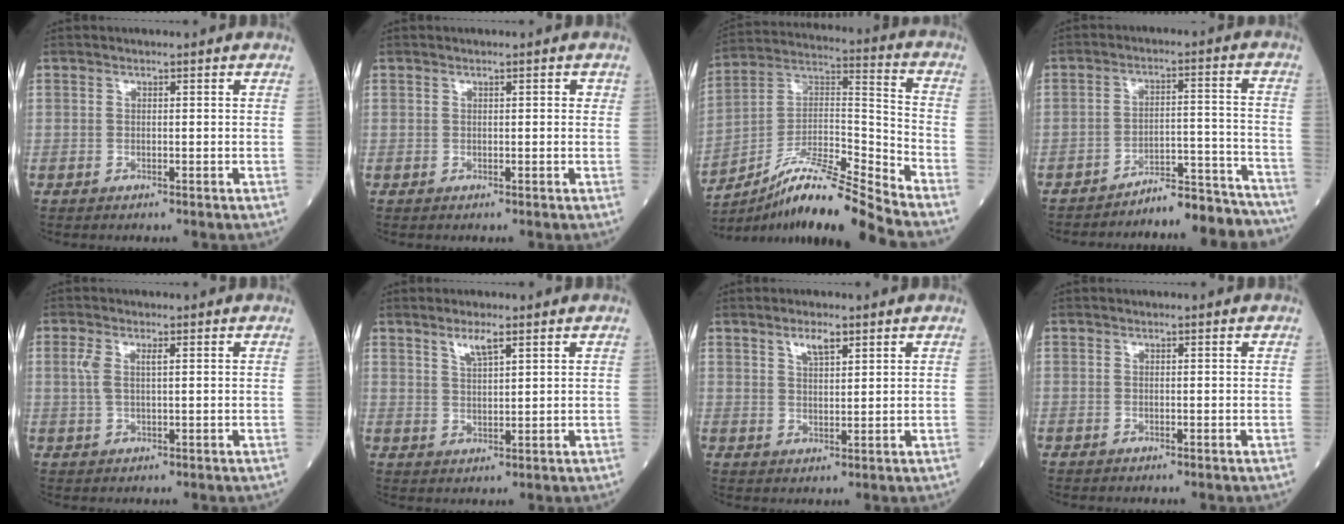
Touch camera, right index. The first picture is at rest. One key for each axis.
{"total": 0.9, "fx": 0.3, "fy": 0.4, "fz": 0.7, "tx": -0.006, "ty": 0.003, "tz": 0.004}
{"total": 16.3, "fx": -13.7, "fy": -1.3, "fz": 8.7, "tx": -0.151, "ty": 0.022, "tz": -0.243}
{"total": 9.7, "fx": -9.3, "fy": 1.7, "fz": 2.0, "tx": 0.001, "ty": 0.034, "tz": -0.125}
{"total": 3.1, "fx": 0.9, "fy": 1.0, "fz": 2.8, "tx": -0.071, "ty": 0.012, "tz": 0.020}
{"total": 3.4, "fx": 2.3, "fy": 0.5, "fz": 2.5, "tx": -0.049, "ty": 0.001, "tz": 0.045}
{"total": 3.4, "fx": 2.2, "fy": 1.0, "fz": 2.4, "tx": -0.043, "ty": 0.002, "tz": 0.040}
{"total": 0.0}